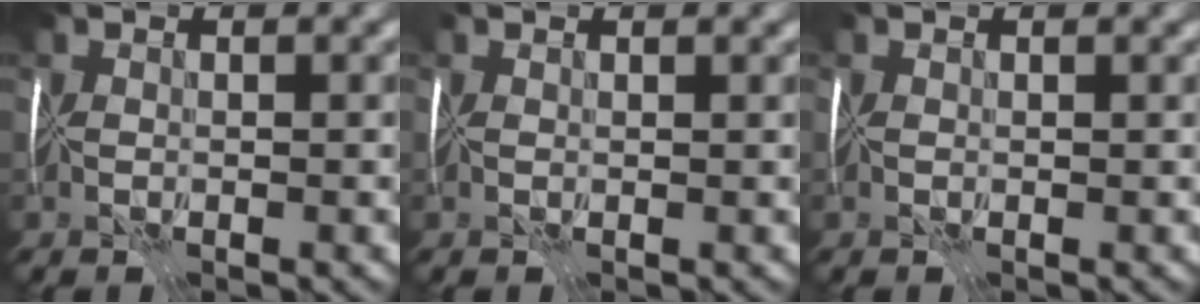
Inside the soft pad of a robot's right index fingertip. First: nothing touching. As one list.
[{"total": 1.4, "force": [1.2, 0.3, 0.6], "torque": [-0.004, 0.002, 0.016]}, {"total": 1.1, "force": [0.9, 0.4, 0.5], "torque": [-0.003, 0.001, 0.011]}]